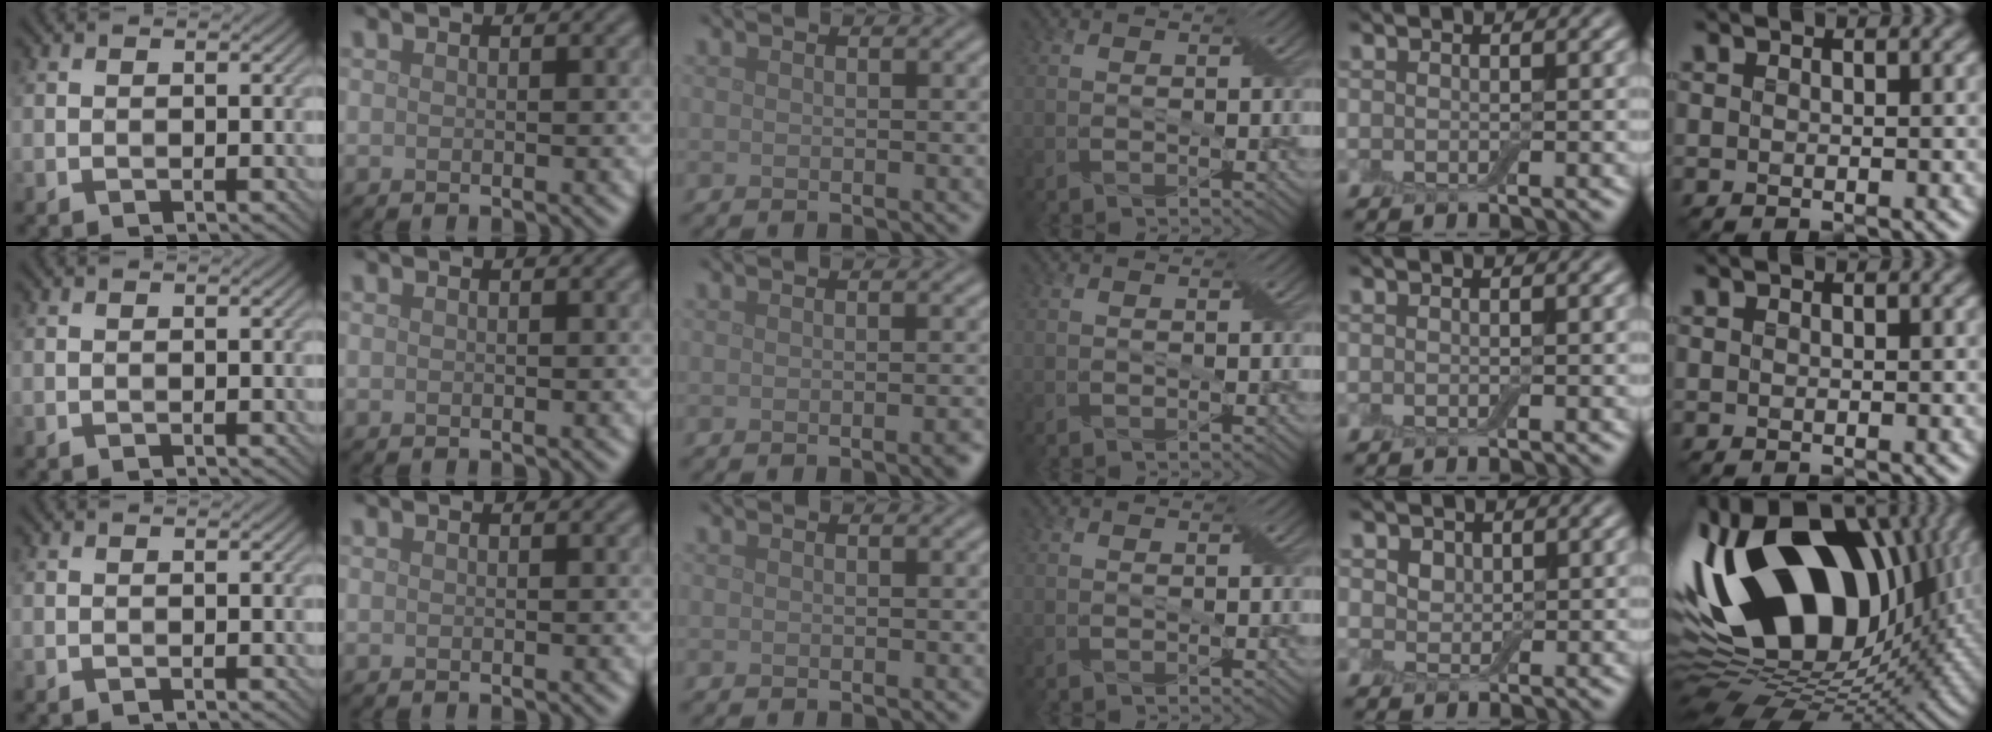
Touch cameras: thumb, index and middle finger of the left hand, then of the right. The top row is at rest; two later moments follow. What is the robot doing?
{"motion": "extract", "object": "drawer"}